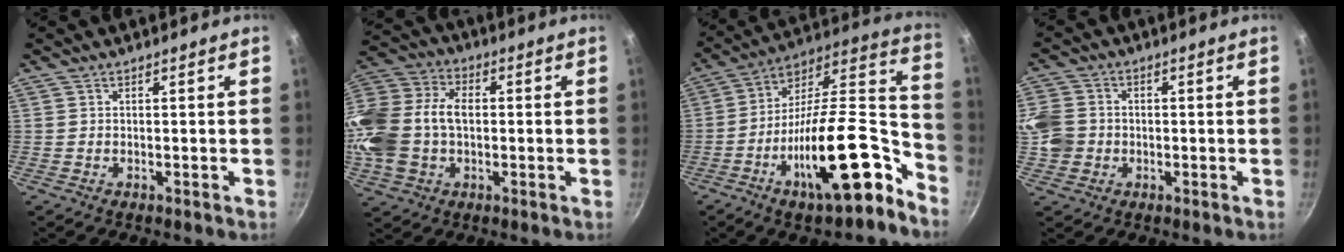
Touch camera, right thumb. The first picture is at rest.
{"total": 19.6, "force": [-0.9, 14.0, 13.7], "torque": [-0.289, 0.046, -0.023]}
{"total": 24.6, "force": [-12.6, 8.6, 19.4], "torque": [-0.248, 0.081, -0.219]}
{"total": 8.7, "force": [-0.9, 7.6, 4.0], "torque": [-0.081, 0.015, -0.029]}